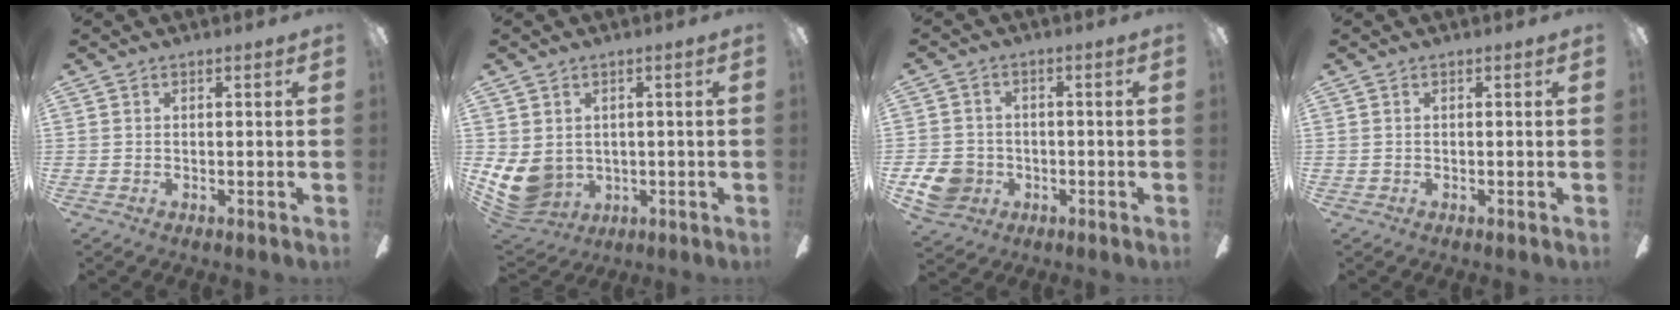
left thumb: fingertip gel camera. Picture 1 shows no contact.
{"total": 8.6, "force": [0.1, 7.5, 4.1], "torque": [-0.120, -0.013, 0.005]}
{"total": 7.8, "force": [-2.5, 6.8, 2.9], "torque": [-0.059, 0.021, -0.045]}
{"total": 0.0}